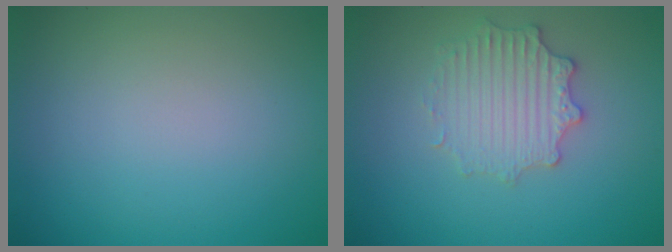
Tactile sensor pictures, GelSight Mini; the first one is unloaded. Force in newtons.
{"total": 2.9, "press": 2.9, "slide": 0.2}